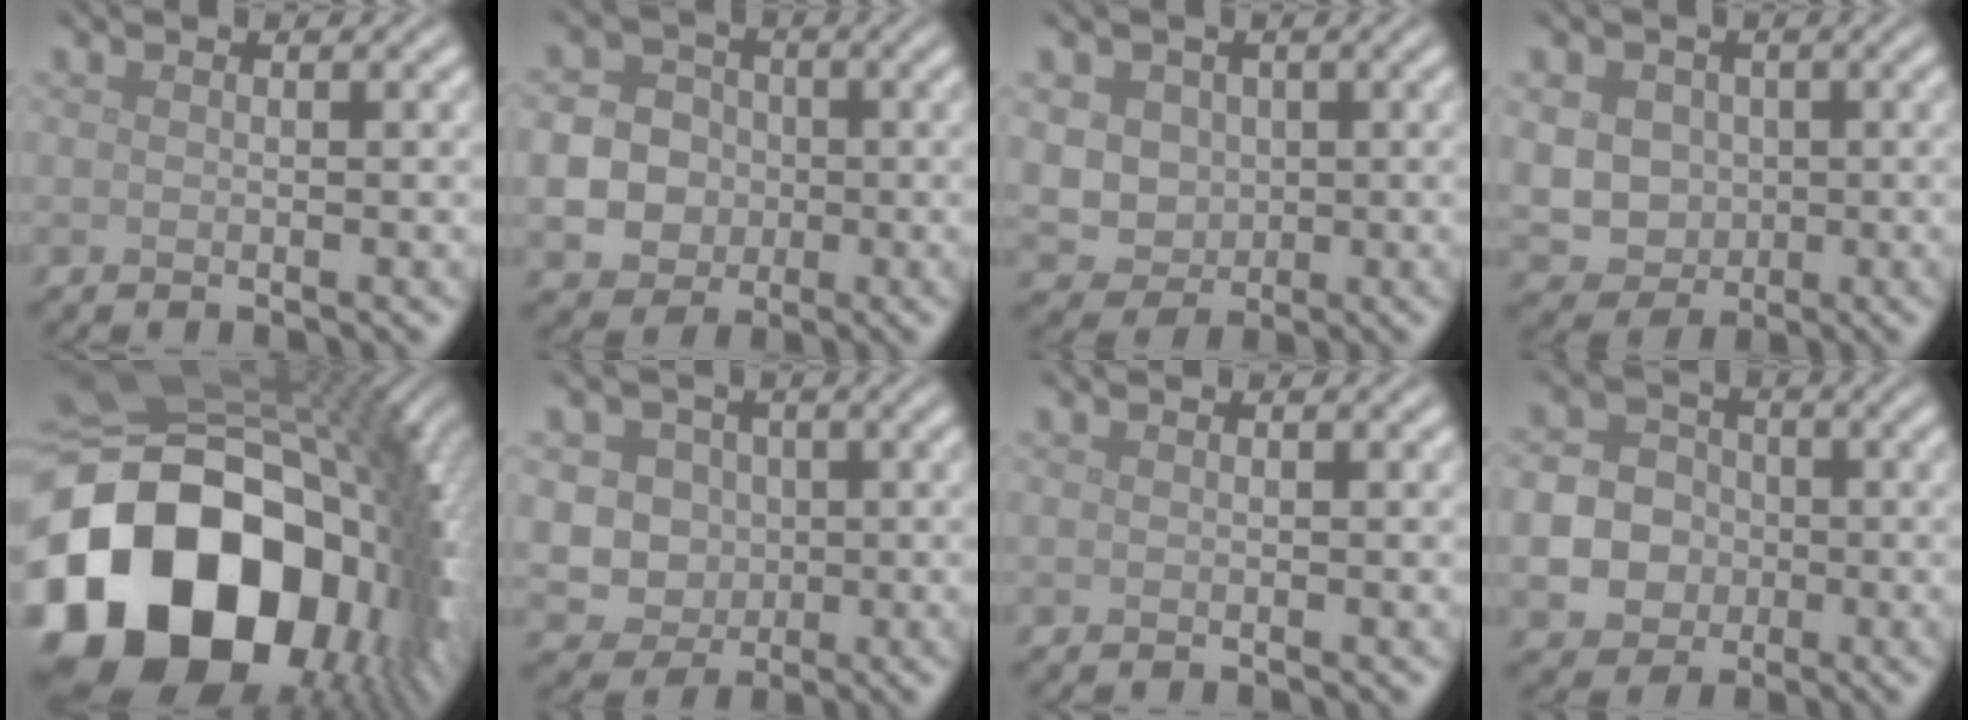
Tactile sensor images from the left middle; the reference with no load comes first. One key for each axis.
{"total": 8.4, "fx": -1.7, "fy": 7.8, "fz": 2.6, "tx": -0.057, "ty": -0.012, "tz": -0.051}
{"total": 4.0, "fx": 0.6, "fy": 3.6, "fz": 1.6, "tx": -0.033, "ty": 0.003, "tz": 0.009}
{"total": 5.1, "fx": 0.4, "fy": 4.6, "fz": 2.1, "tx": -0.042, "ty": 0.013, "tz": -0.004}
{"total": 22.0, "fx": -5.0, "fy": 16.0, "fz": 14.2, "tx": -0.319, "ty": -0.054, "tz": -0.062}
{"total": 6.3, "fx": 0.9, "fy": 5.8, "fz": 2.4, "tx": -0.025, "ty": 0.021, "tz": 0.002}
{"total": 0.0}
{"total": 8.0, "fx": -1.9, "fy": 7.3, "fz": 2.6, "tx": -0.052, "ty": -0.013, "tz": -0.056}